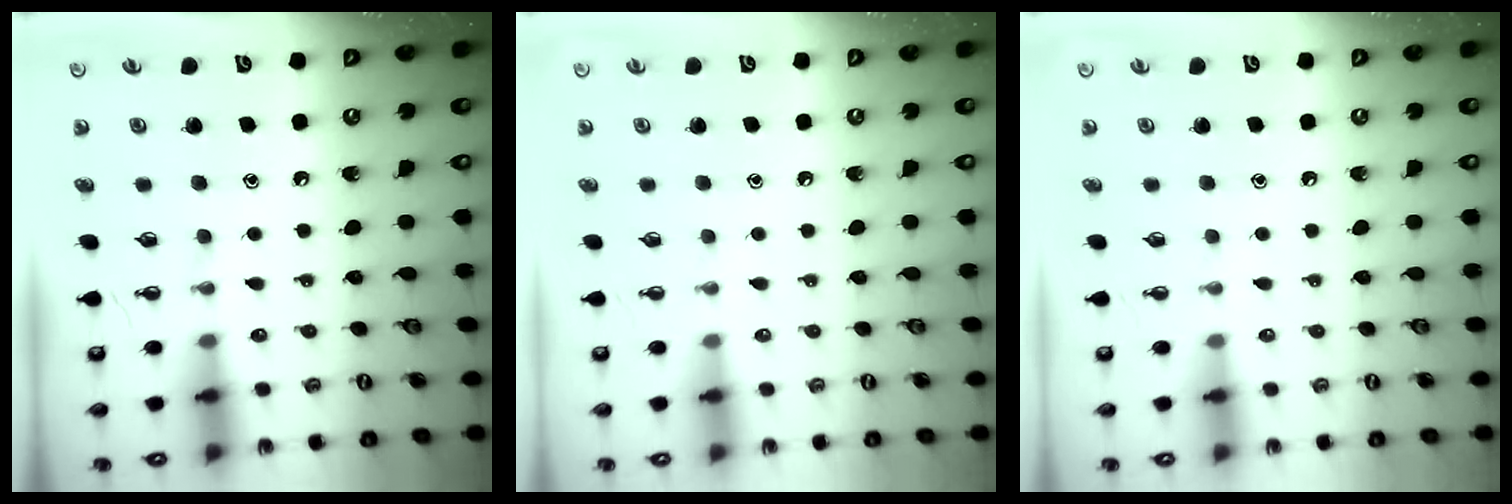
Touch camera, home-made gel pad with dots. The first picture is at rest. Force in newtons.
{"total": 0.0}
{"total": 0.0}